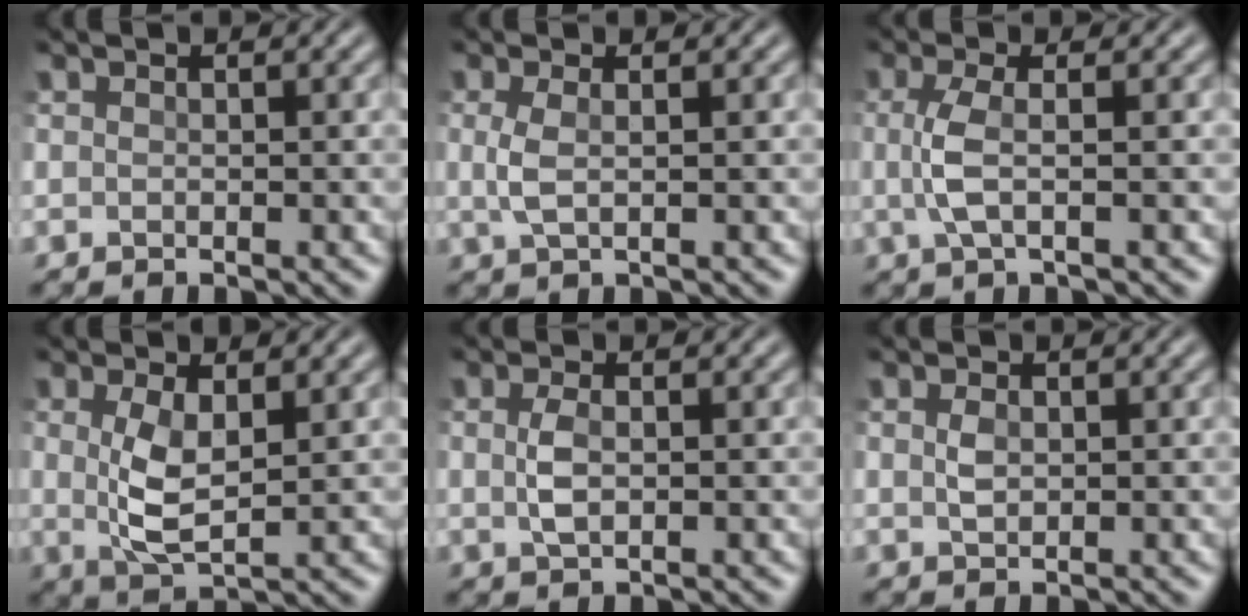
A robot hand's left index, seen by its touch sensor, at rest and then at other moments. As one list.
[{"total": 1.9, "force": [-0.1, 0.7, 1.8], "torque": [-0.045, 0.000, 0.000]}, {"total": 2.8, "force": [-0.2, 0.6, 2.7], "torque": [-0.063, 0.000, -0.005]}, {"total": 3.6, "force": [0.4, 1.2, 3.4], "torque": [-0.076, -0.001, 0.012]}, {"total": 2.1, "force": [-0.1, 1.0, 1.8], "torque": [-0.041, 0.000, -0.002]}, {"total": 1.1, "force": [0.0, 0.7, 0.9], "torque": [-0.020, 0.001, 0.000]}]